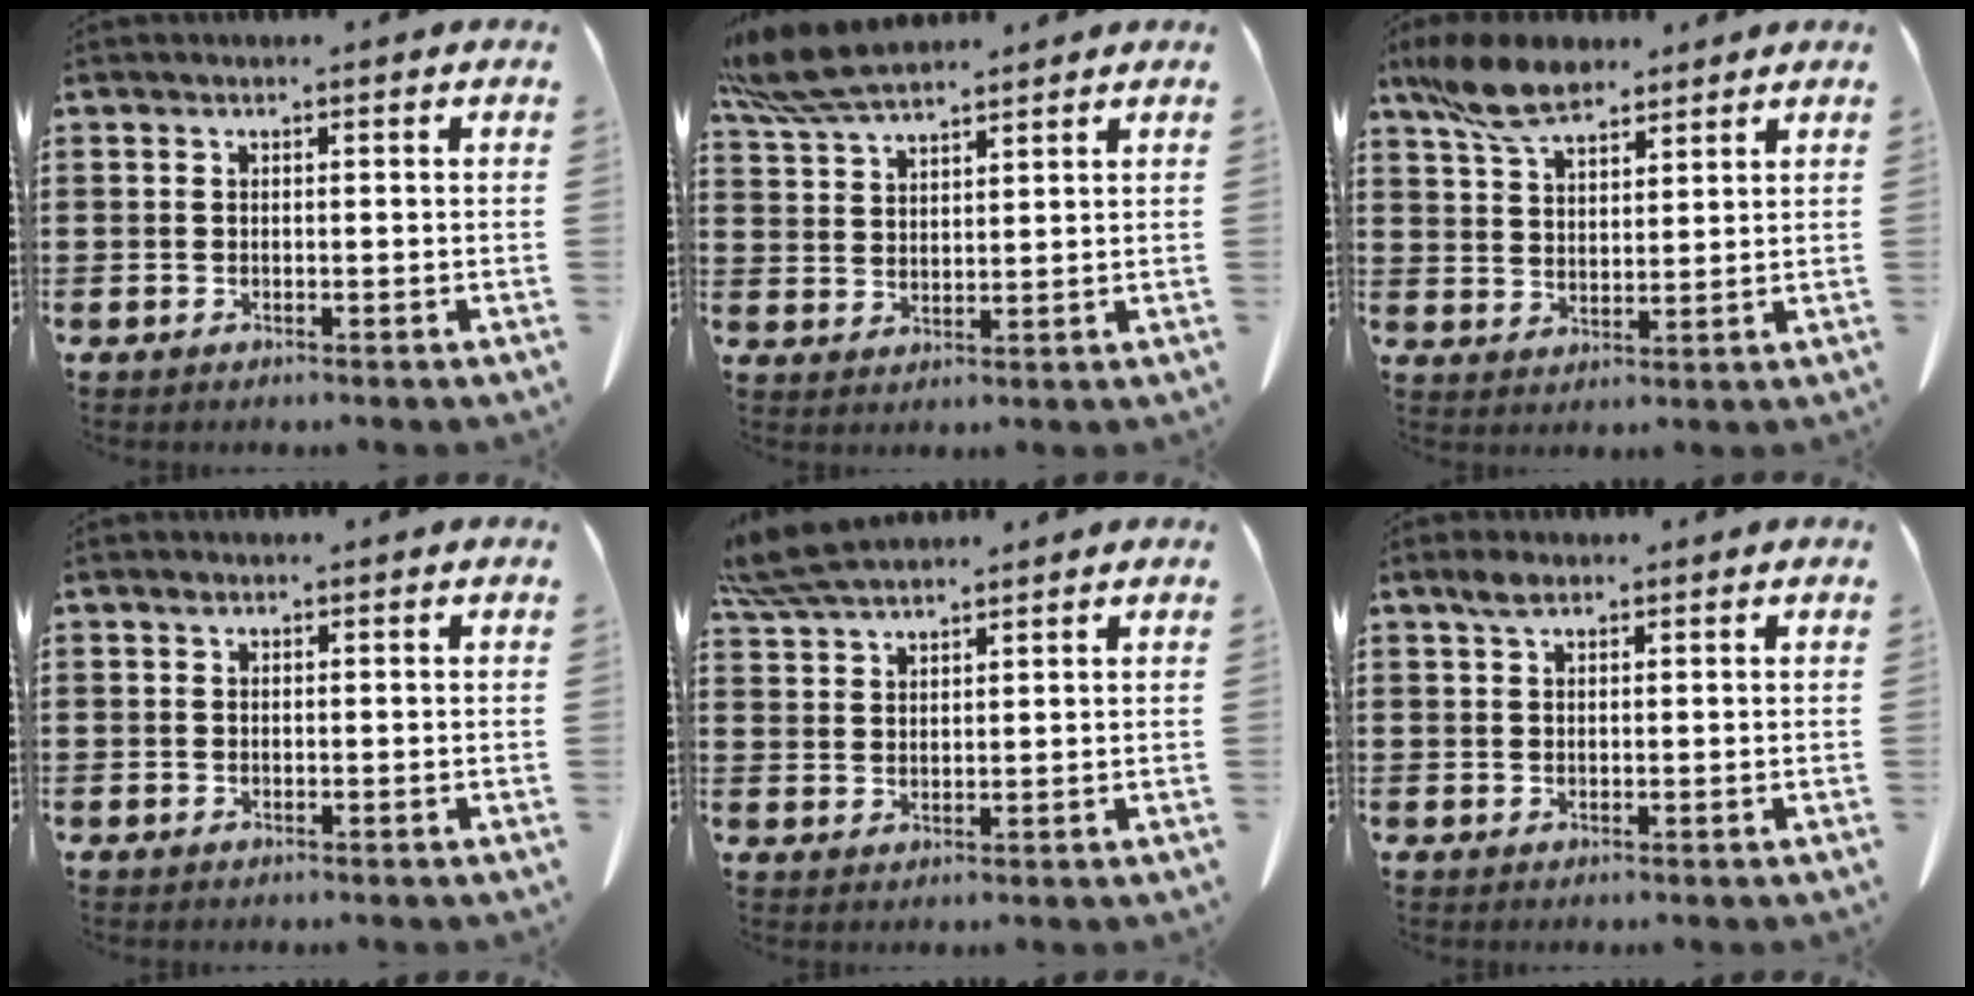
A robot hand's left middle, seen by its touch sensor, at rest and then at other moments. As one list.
[{"total": 7.5, "force": [6.5, 1.6, 3.4], "torque": [-0.087, -0.011, 0.126]}, {"total": 9.0, "force": [6.8, 3.4, 4.7], "torque": [-0.113, -0.007, 0.132]}, {"total": 0.7, "force": [0.4, 0.5, 0.3], "torque": [-0.008, 0.003, 0.008]}, {"total": 6.3, "force": [5.6, 1.1, 2.6], "torque": [-0.069, -0.011, 0.108]}, {"total": 2.2, "force": [1.5, 1.1, 1.3], "torque": [-0.030, 0.003, 0.028]}]